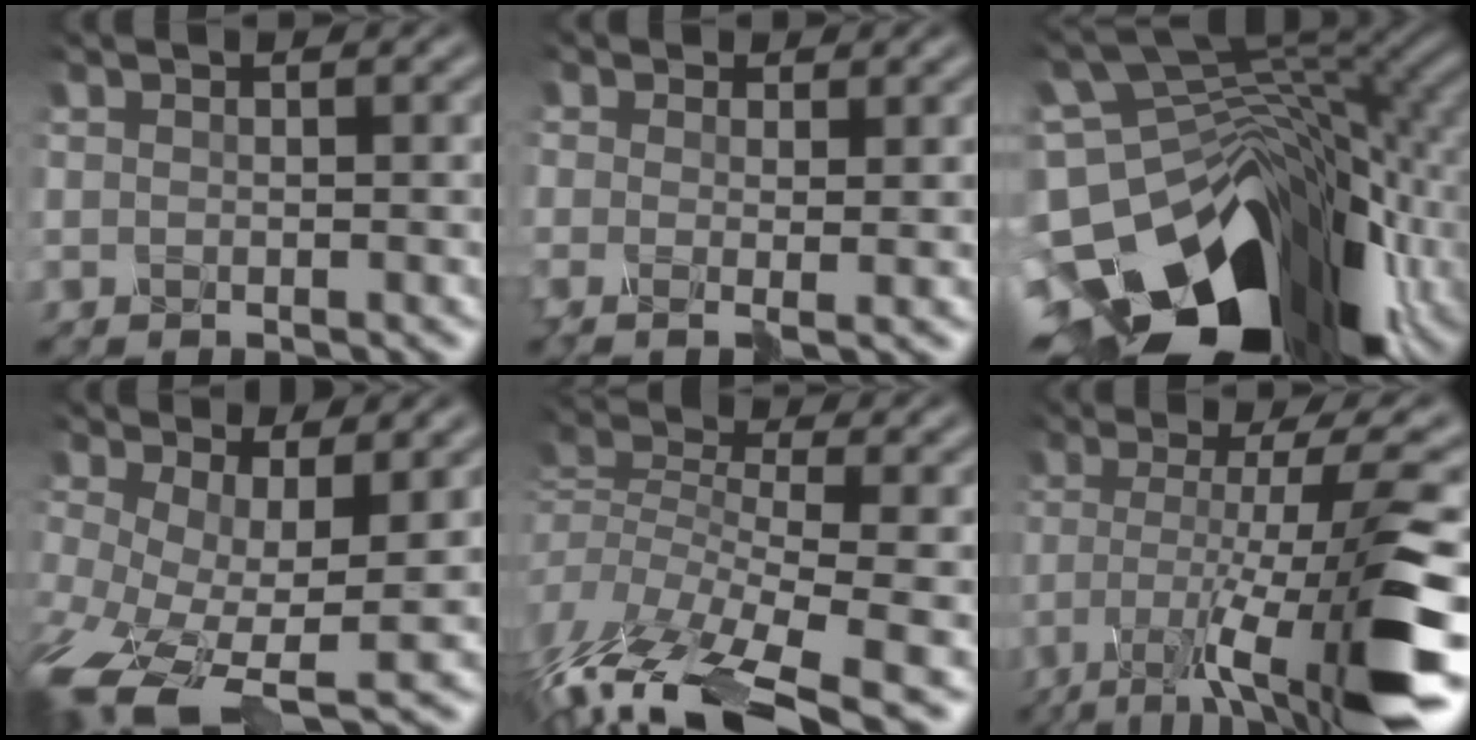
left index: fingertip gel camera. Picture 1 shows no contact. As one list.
[{"total": 2.0, "force": [0.4, 0.7, 1.8], "torque": [-0.020, 0.009, -0.003]}, {"total": 15.3, "force": [-8.1, 9.8, 8.6], "torque": [-0.154, -0.022, -0.122]}, {"total": 9.1, "force": [-3.2, 4.5, 7.3], "torque": [-0.182, -0.039, -0.048]}, {"total": 9.5, "force": [-5.8, 3.2, 6.8], "torque": [-0.159, -0.001, -0.104]}, {"total": 11.0, "force": [-4.6, 2.1, 9.8], "torque": [-0.162, 0.004, -0.080]}]